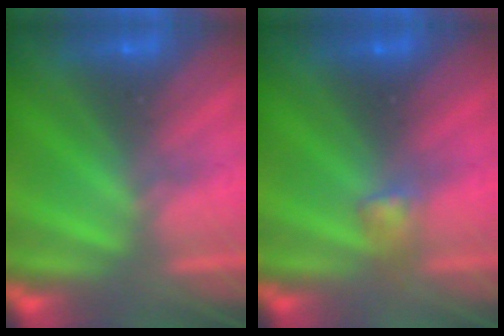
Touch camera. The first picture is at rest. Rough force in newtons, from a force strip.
{"total": 3.1}